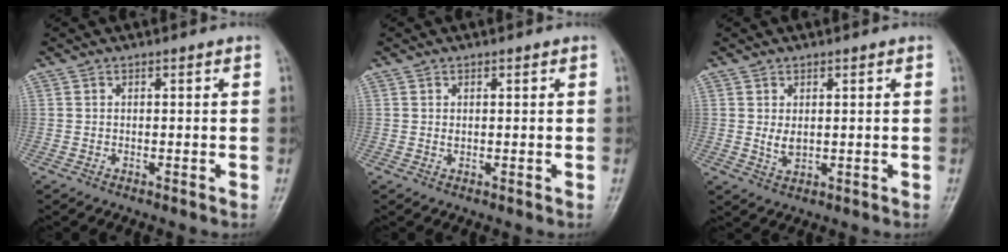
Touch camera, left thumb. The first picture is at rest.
{"total": 0.7, "force": [0.2, 0.5, 0.5], "torque": [-0.006, -0.001, 0.005]}
{"total": 2.8, "force": [0.6, 1.8, 2.1], "torque": [-0.030, -0.010, 0.016]}